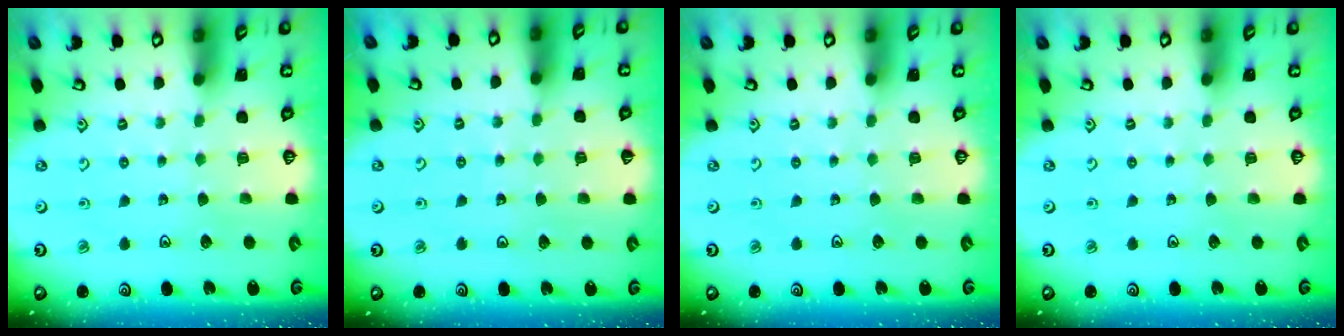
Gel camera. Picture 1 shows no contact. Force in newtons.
{"total": 2.9, "press": 2.9, "slide": 0.3}
{"total": 0.0}
{"total": 0.0}